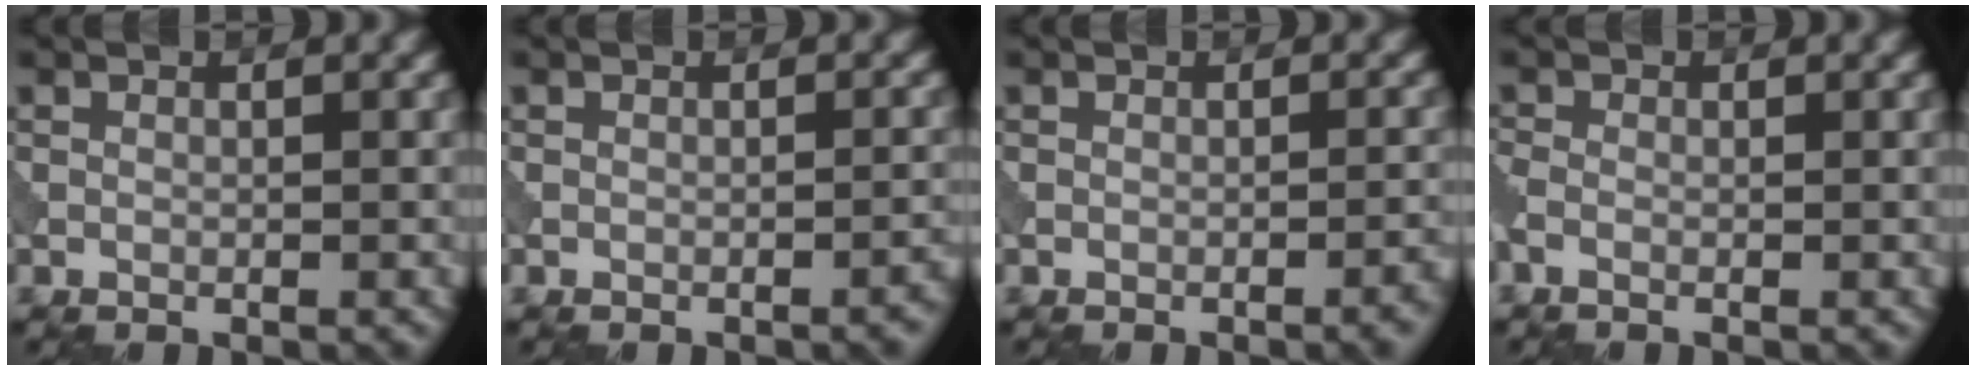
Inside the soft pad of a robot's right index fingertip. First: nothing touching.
{"total": 1.4, "force": [-0.8, 0.3, 1.1], "torque": [-0.009, 0.004, -0.014]}
{"total": 1.8, "force": [-0.9, 0.4, 1.6], "torque": [-0.012, 0.005, -0.015]}
{"total": 1.2, "force": [-0.6, 0.6, 0.9], "torque": [-0.023, -0.009, -0.016]}